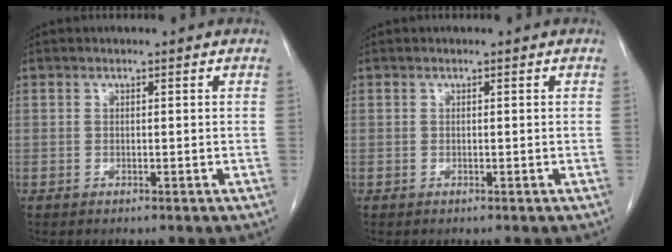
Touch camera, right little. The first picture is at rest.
{"total": 0.0}